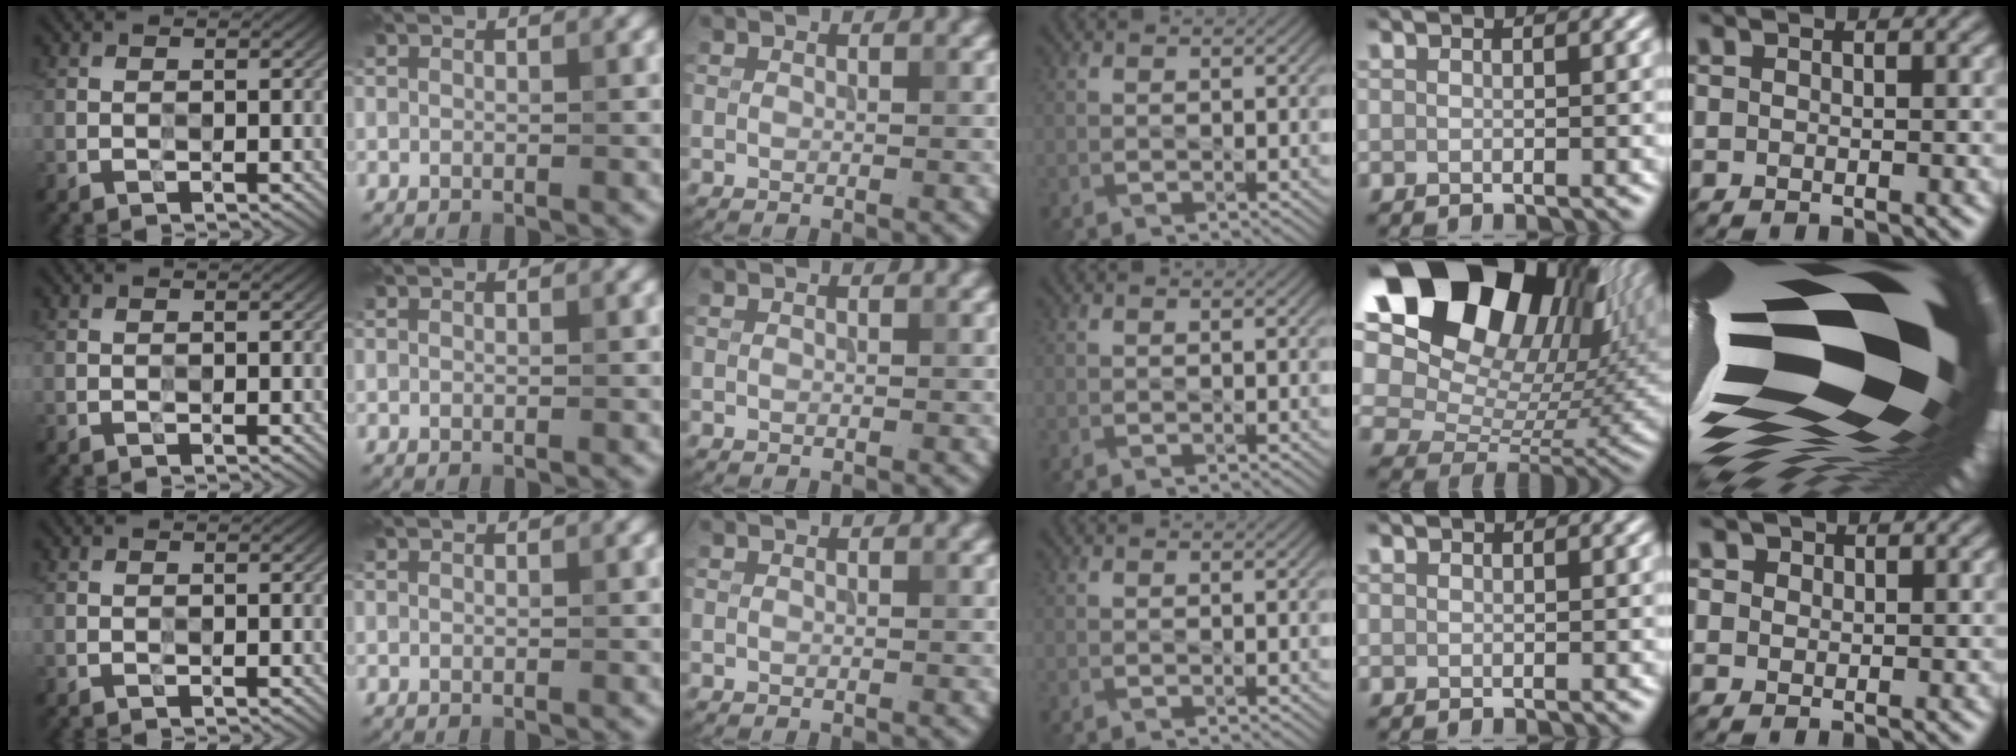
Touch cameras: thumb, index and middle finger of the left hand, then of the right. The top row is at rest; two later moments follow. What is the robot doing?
{"motion": "press", "object": "button"}